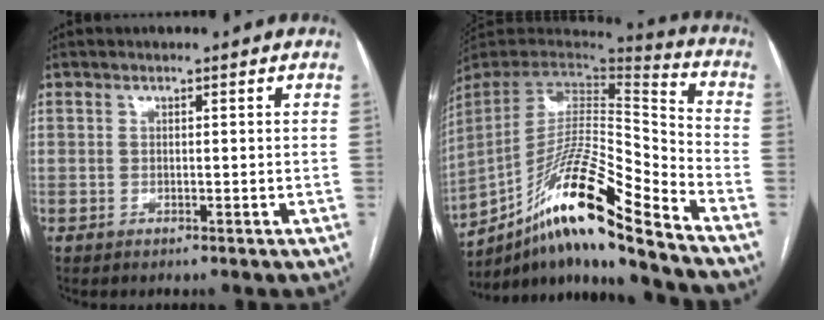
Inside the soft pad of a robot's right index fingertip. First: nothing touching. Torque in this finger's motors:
{"motor_torque": [1.27, -0.79, 0.52, 0.21]}